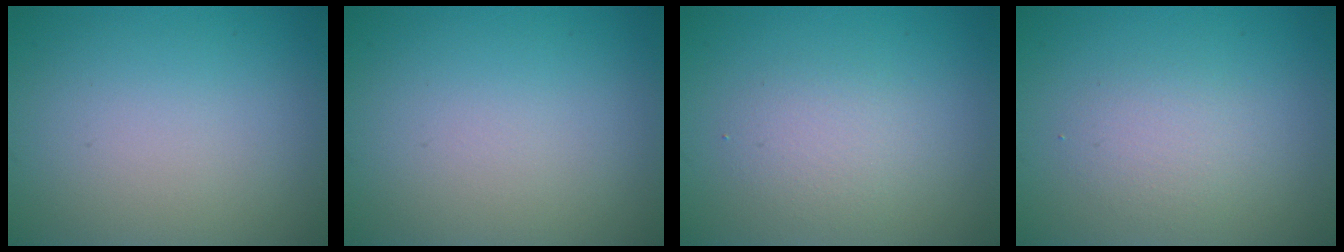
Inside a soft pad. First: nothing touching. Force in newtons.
{"total": 0.0}
{"total": 2.2, "press": 2.2, "slide": 0.1}
{"total": 1.9, "press": 1.9, "slide": 0.1}